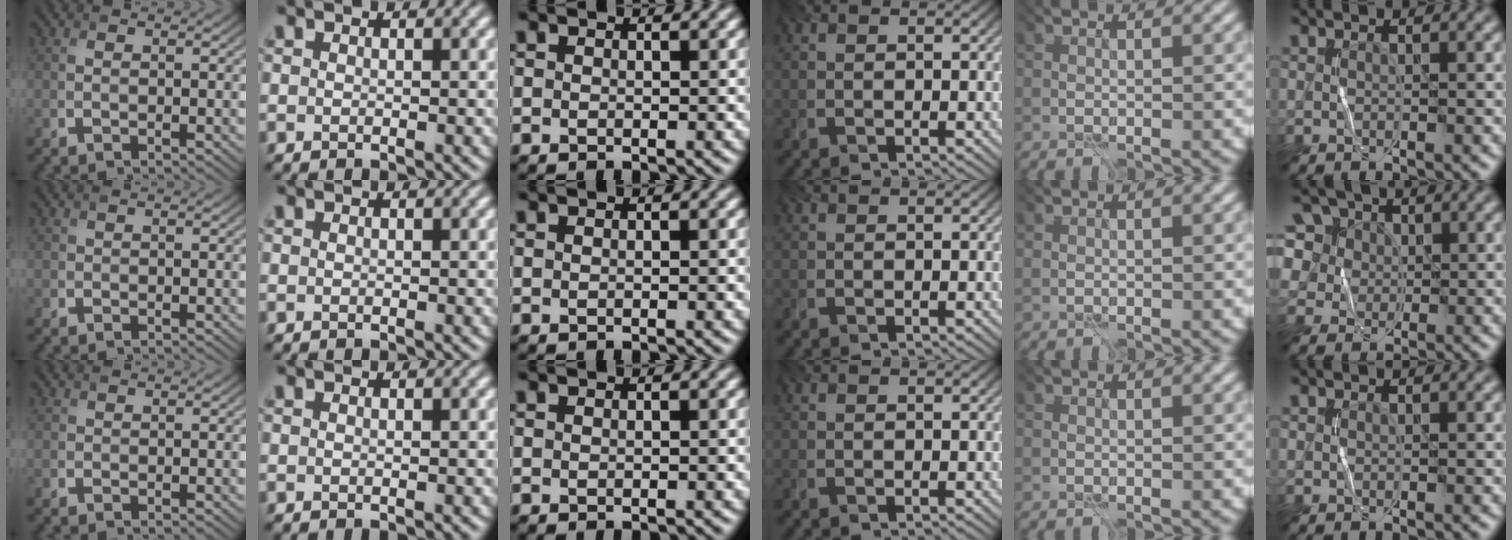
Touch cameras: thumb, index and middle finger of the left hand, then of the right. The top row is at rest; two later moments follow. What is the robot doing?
{"motion": "wrap", "object": "cellophane"}